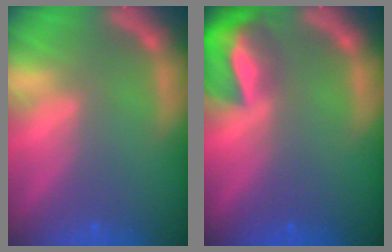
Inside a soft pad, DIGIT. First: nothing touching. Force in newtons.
{"total": 7.9}